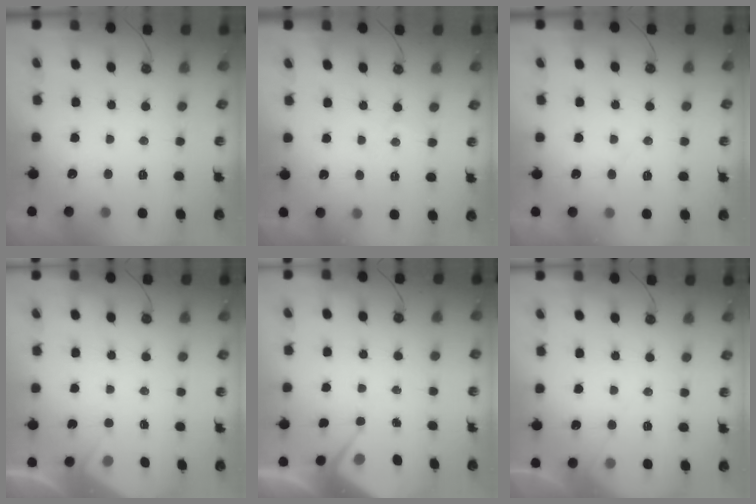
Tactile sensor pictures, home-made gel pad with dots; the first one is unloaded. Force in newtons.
{"total": 2.7, "press": 2.7, "slide": 0.5}
{"total": 8.8, "press": 8.8, "slide": 0.8}
{"total": 2.9, "press": 2.9, "slide": 0.4}
{"total": 4.0, "press": 4.0, "slide": 0.5}
{"total": 5.0, "press": 4.9, "slide": 0.6}